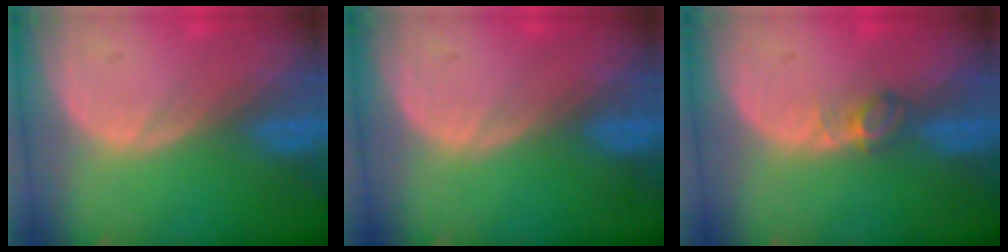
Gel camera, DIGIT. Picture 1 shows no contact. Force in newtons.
{"total": 0.0}
{"total": 2.1, "press": 2.1, "slide": 0.4}